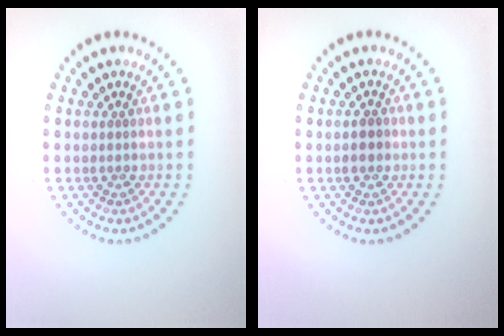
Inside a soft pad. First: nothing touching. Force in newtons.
{"total": 1.3, "press": 1.3, "slide": 0.3}